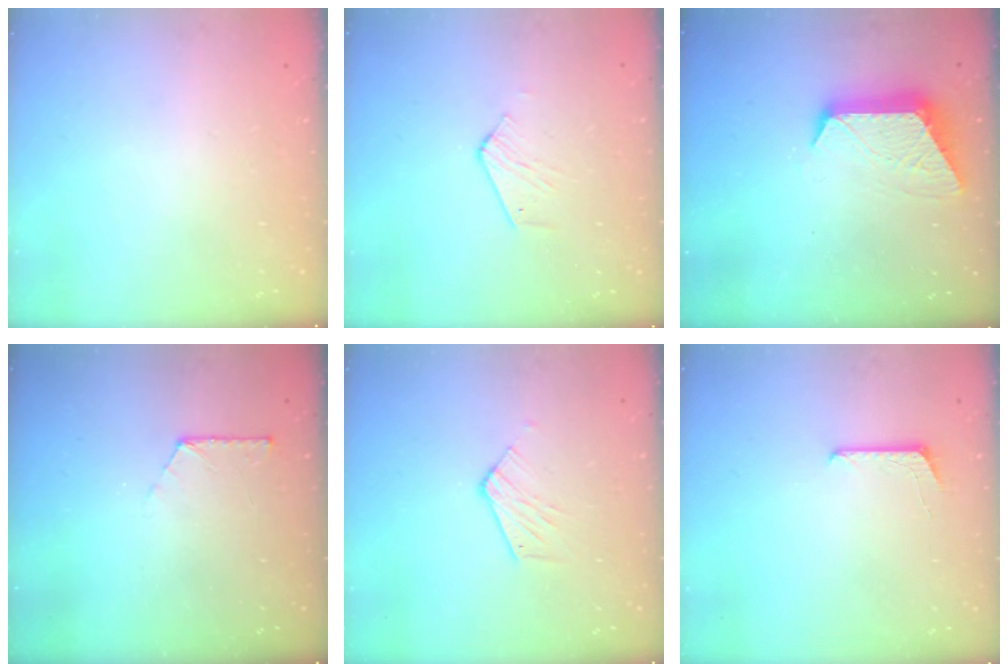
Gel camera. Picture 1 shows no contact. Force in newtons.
{"total": 2.6, "press": 2.6, "slide": 0.2}
{"total": 10.7, "press": 10.7, "slide": 0.7}
{"total": 5.4, "press": 5.4, "slide": 0.6}
{"total": 7.0, "press": 7.0, "slide": 0.4}
{"total": 6.1, "press": 6.1, "slide": 0.6}